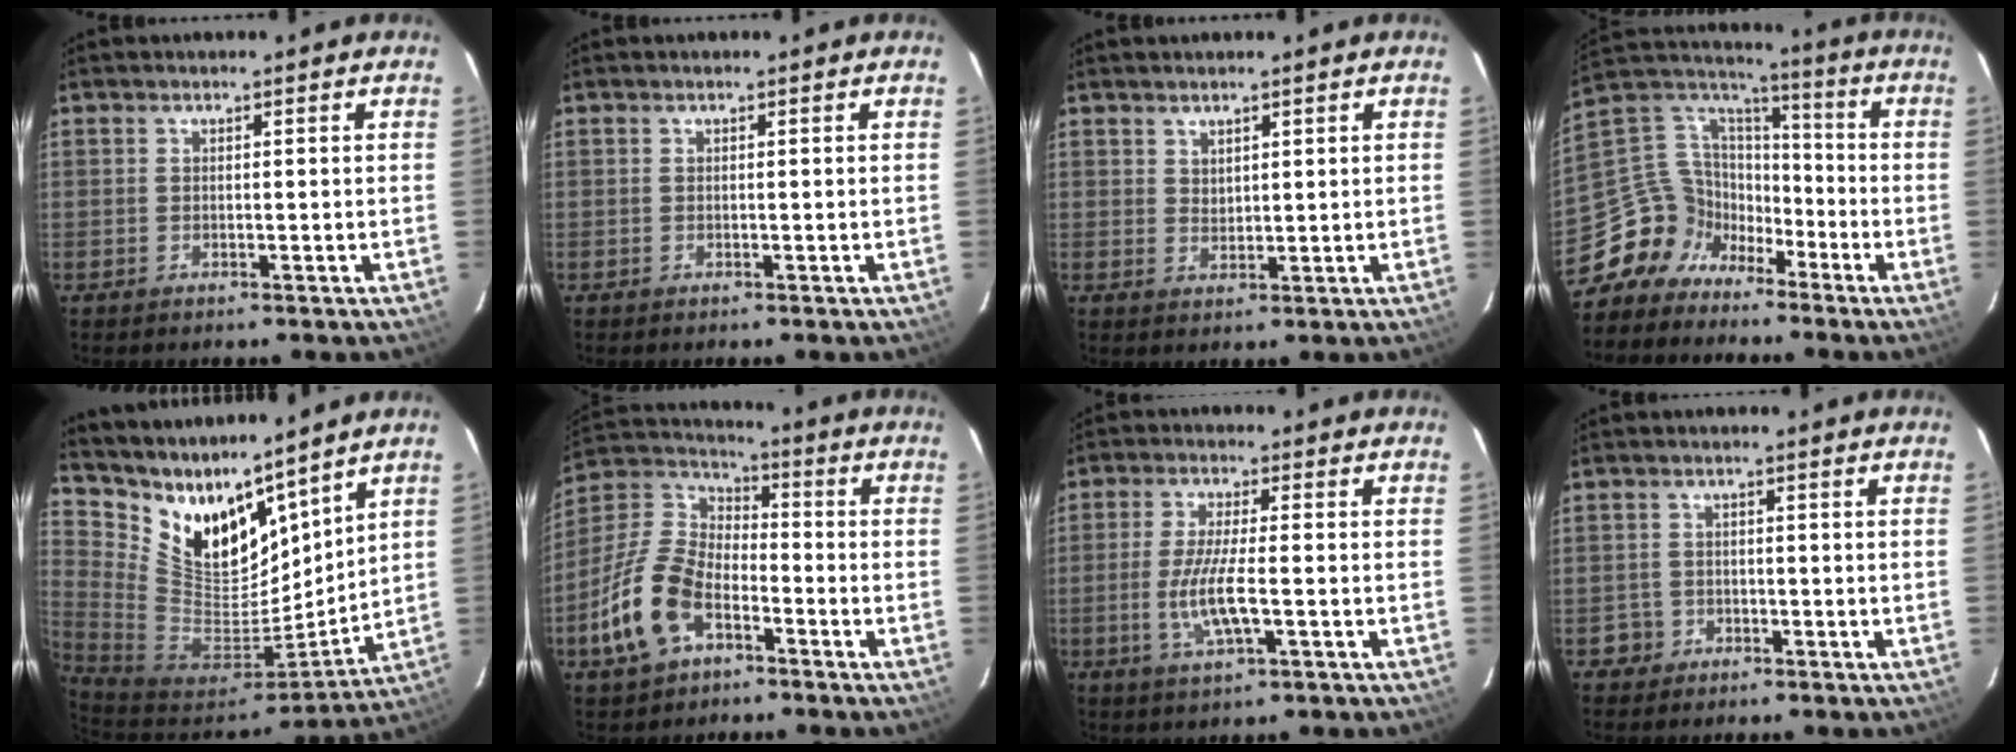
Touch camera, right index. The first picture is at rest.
{"total": 0.0}
{"total": 2.0, "force": [1.6, 1.0, 0.7], "torque": [-0.008, 0.002, 0.031]}
{"total": 12.6, "force": [-9.0, 8.4, 2.3], "torque": [-0.066, 0.047, -0.175]}
{"total": 16.2, "force": [13.2, 6.9, 6.5], "torque": [-0.143, -0.024, 0.262]}
{"total": 15.3, "force": [-7.1, 8.8, 10.3], "torque": [-0.231, 0.005, -0.137]}
{"total": 8.1, "force": [-2.0, 1.5, 7.7], "torque": [-0.154, -0.009, -0.040]}
{"total": 2.9, "force": [-1.3, 2.7, 0.0], "torque": [-0.002, 0.015, -0.020]}